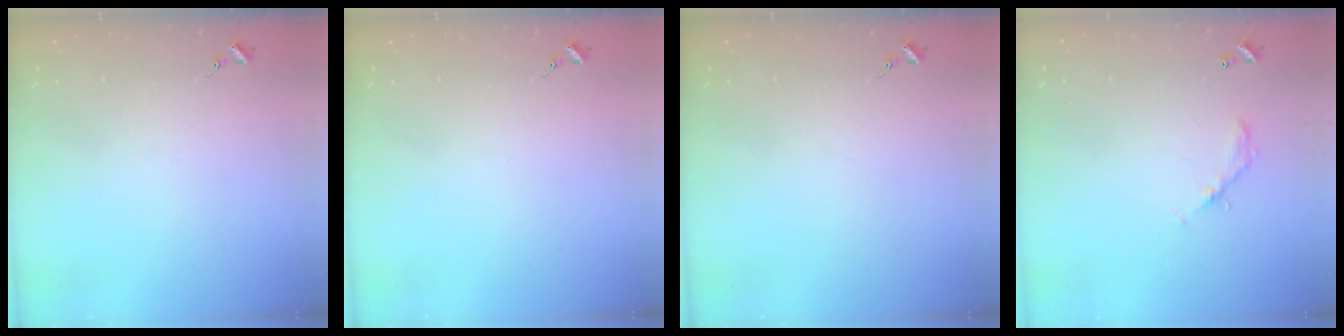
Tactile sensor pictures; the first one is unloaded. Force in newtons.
{"total": 0.0}
{"total": 0.0}
{"total": 6.2, "press": 6.2, "slide": 0.4}